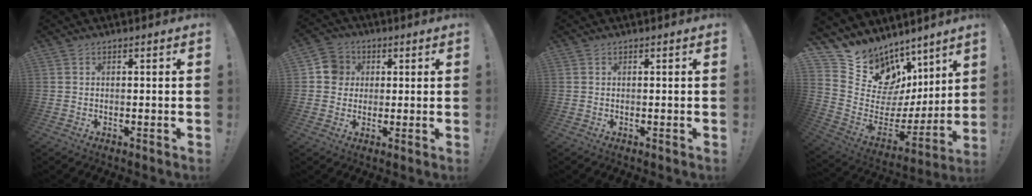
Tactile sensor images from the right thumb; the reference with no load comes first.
{"total": 7.5, "force": [1.2, 7.2, 2.0], "torque": [-0.016, 0.003, 0.024]}
{"total": 0.0}
{"total": 11.7, "force": [8.3, 7.7, 2.8], "torque": [-0.051, -0.097, 0.172]}